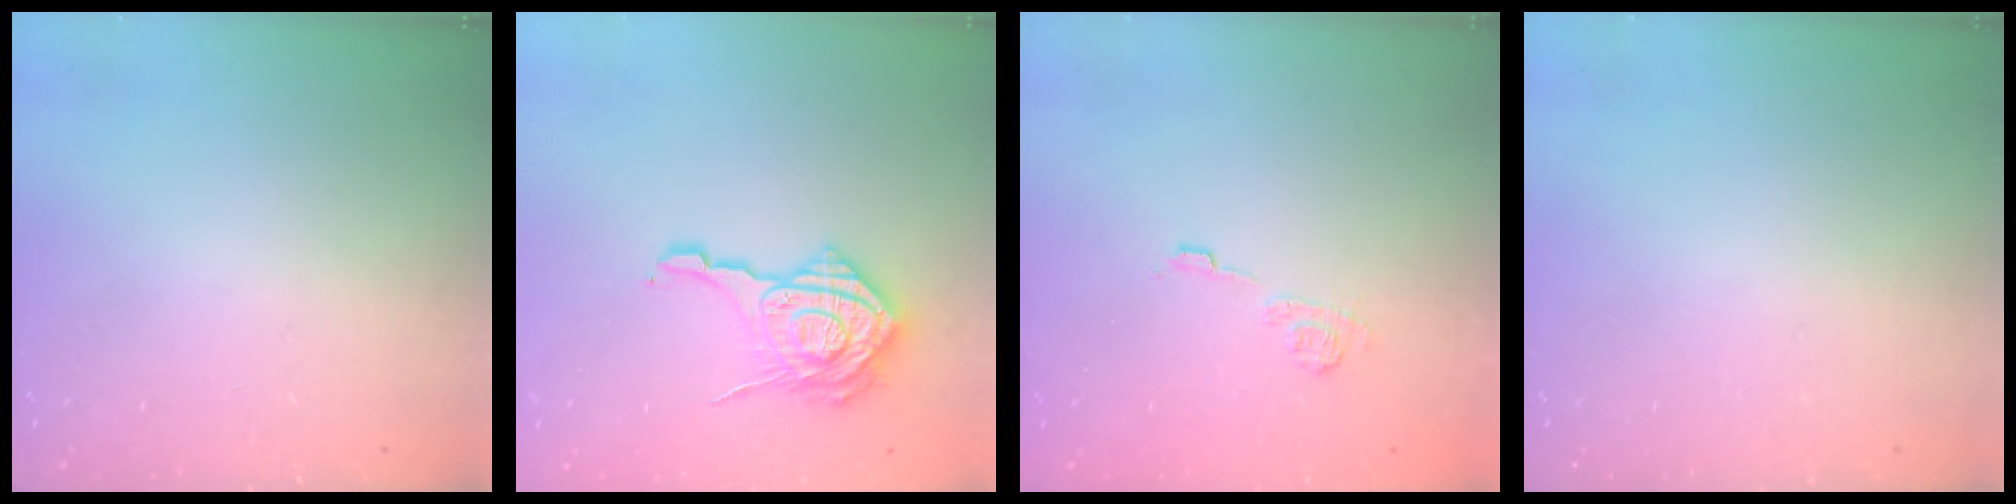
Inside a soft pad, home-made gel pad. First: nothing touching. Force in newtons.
{"total": 17.6, "press": 17.6, "slide": 1.2}
{"total": 8.0, "press": 7.9, "slide": 1.0}
{"total": 0.0}